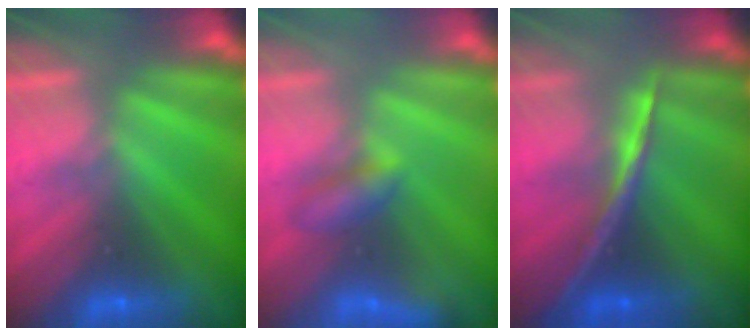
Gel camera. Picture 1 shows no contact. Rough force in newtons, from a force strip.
{"total": 2.1}
{"total": 1.7}